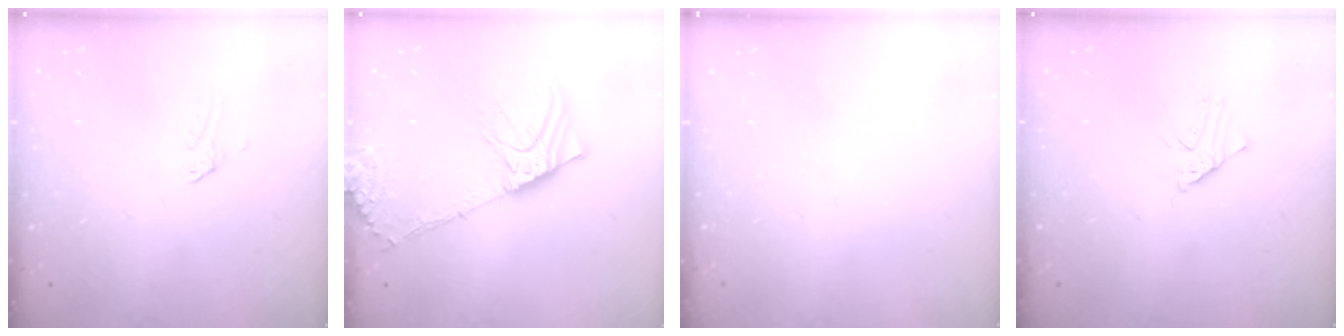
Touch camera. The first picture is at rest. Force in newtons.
{"total": 16.3, "press": 15.9, "slide": 3.7}
{"total": 0.0}
{"total": 2.1, "press": 2.1, "slide": 0.1}